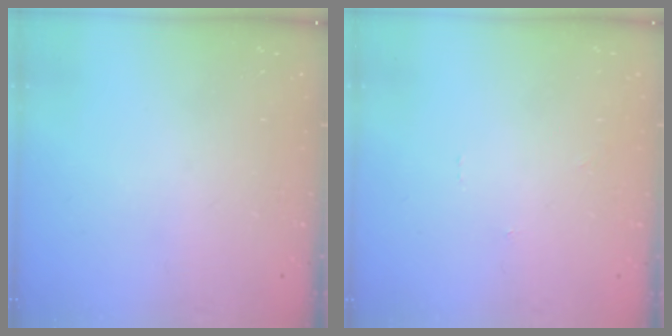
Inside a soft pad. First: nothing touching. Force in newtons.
{"total": 0.0}